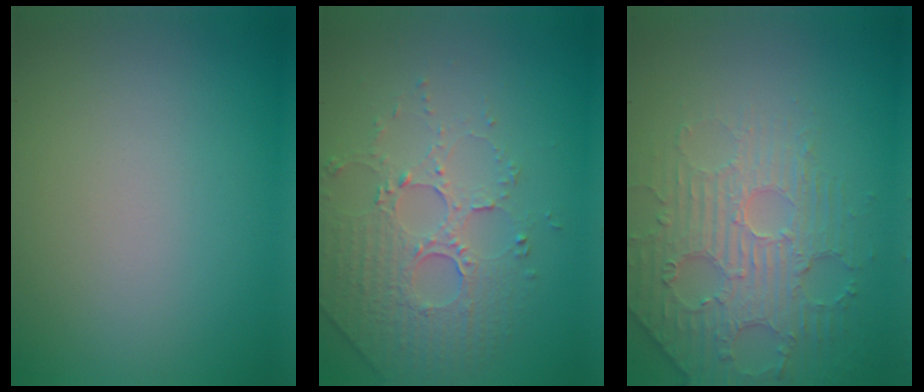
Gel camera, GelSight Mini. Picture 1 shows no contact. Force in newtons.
{"total": 5.0, "press": 3.5, "slide": 3.6}
{"total": 4.8, "press": 3.8, "slide": 2.9}